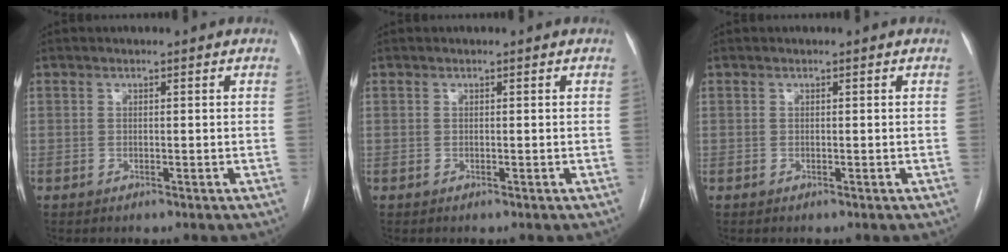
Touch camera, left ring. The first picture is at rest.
{"total": 0.0}
{"total": 0.0}